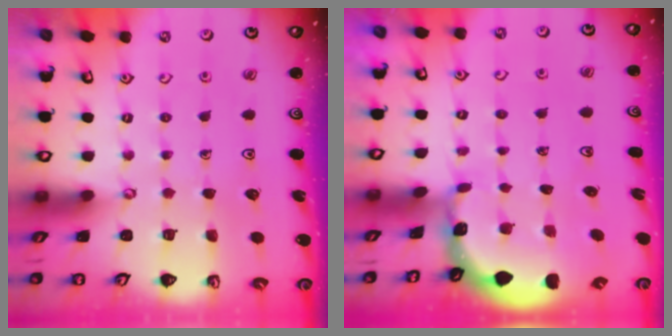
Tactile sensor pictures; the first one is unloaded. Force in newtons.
{"total": 1.0, "press": 1.0, "slide": 0.2}